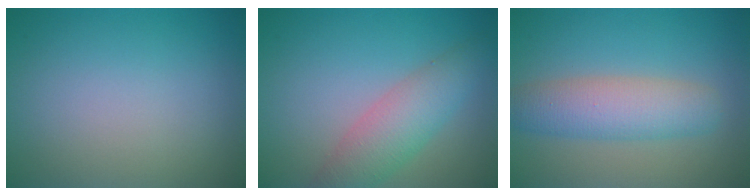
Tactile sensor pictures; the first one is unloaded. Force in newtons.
{"total": 4.5, "press": 4.5, "slide": 0.1}
{"total": 4.8, "press": 4.8, "slide": 0.2}